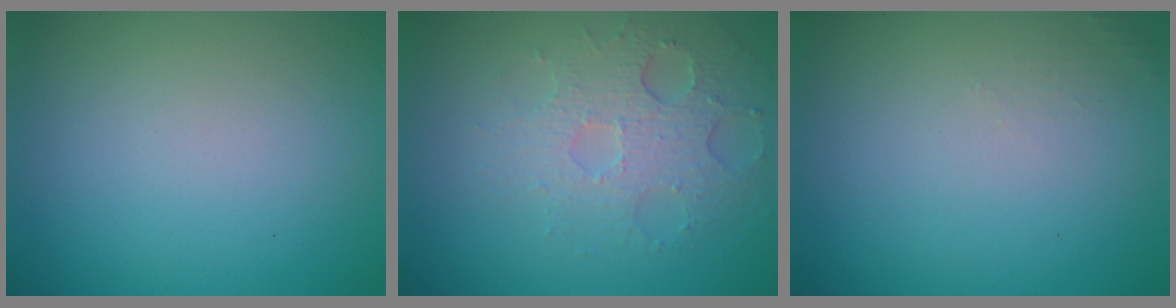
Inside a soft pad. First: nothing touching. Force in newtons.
{"total": 3.5, "press": 3.2, "slide": 1.4}
{"total": 0.7, "press": 0.6, "slide": 0.1}